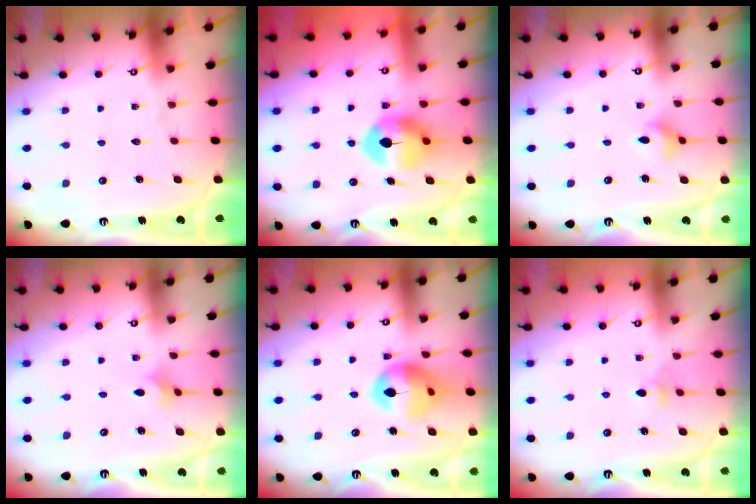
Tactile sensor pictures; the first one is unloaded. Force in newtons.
{"total": 9.7, "press": 9.7, "slide": 0.5}
{"total": 3.9, "press": 3.9, "slide": 0.3}
{"total": 2.3, "press": 2.2, "slide": 0.5}
{"total": 13.9, "press": 13.8, "slide": 1.4}
{"total": 3.3, "press": 3.2, "slide": 0.9}